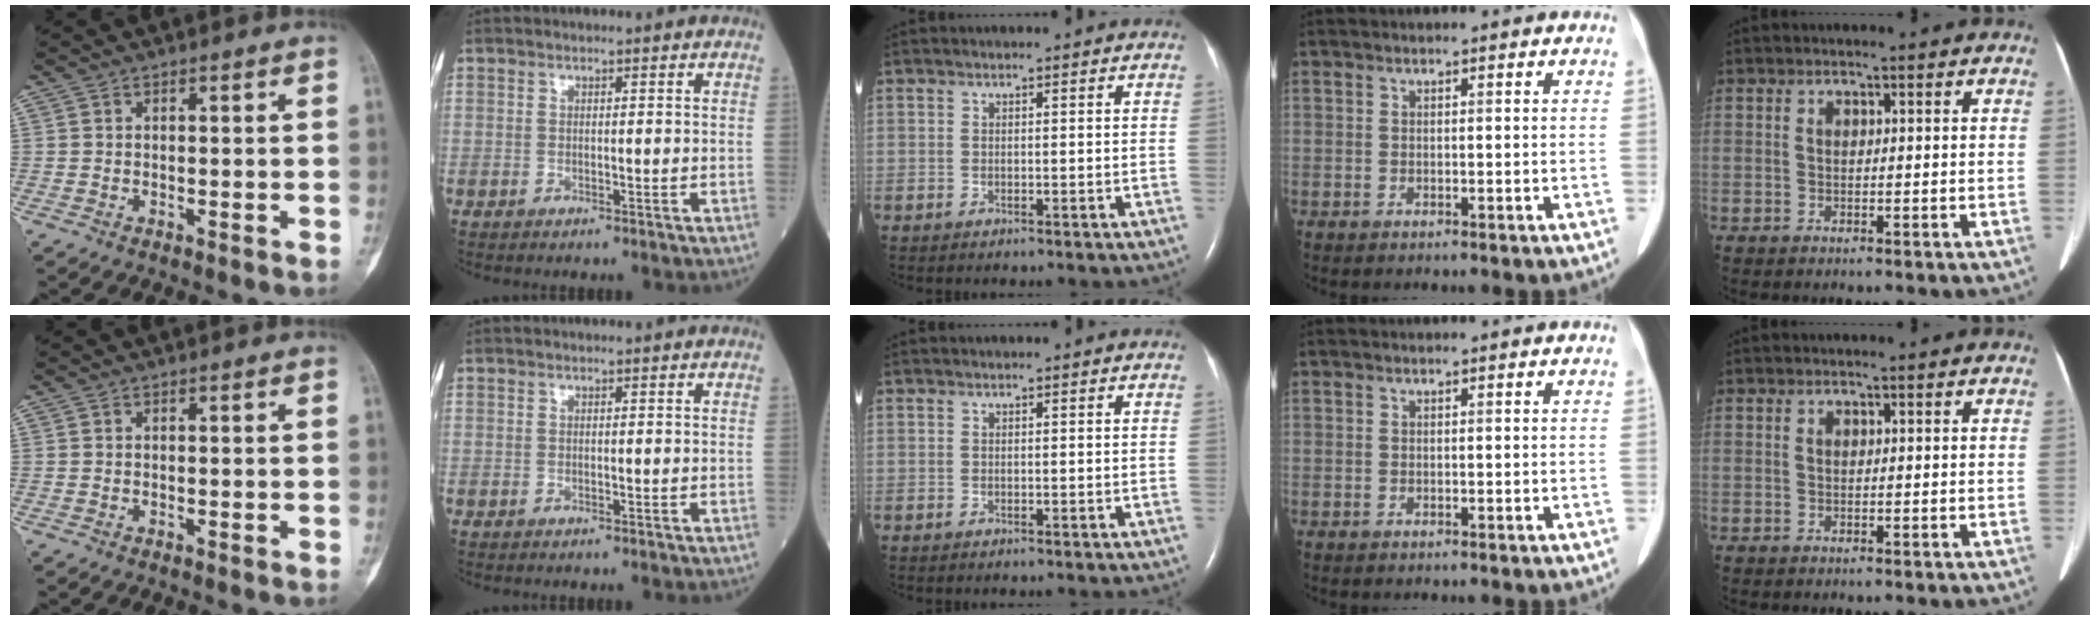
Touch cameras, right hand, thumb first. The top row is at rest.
{}